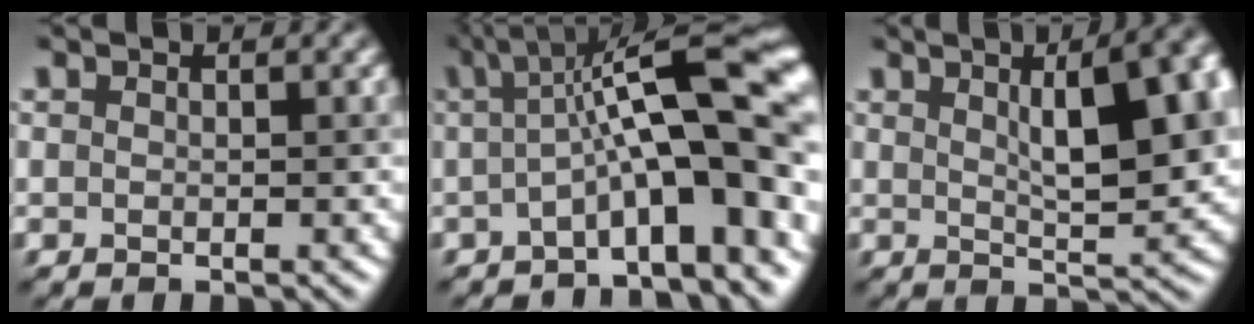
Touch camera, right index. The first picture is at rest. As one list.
[{"total": 12.2, "force": [-0.2, 2.9, 11.8], "torque": [-0.153, 0.029, -0.008]}, {"total": 10.8, "force": [3.1, 3.6, 9.6], "torque": [-0.077, 0.030, 0.037]}]